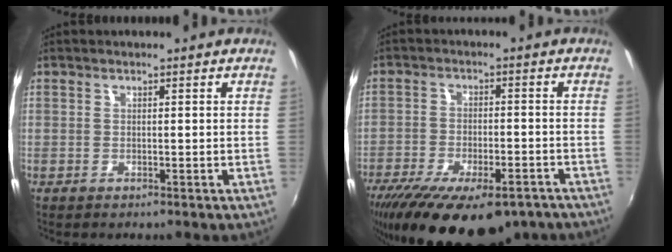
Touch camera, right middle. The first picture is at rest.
{"total": 22.4, "force": [-15.7, 8.5, 13.5], "torque": [-0.261, -0.049, -0.221]}